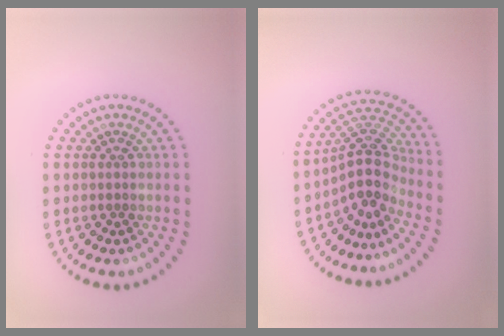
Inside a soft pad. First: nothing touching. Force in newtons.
{"total": 4.0, "press": 3.0, "slide": 2.7}